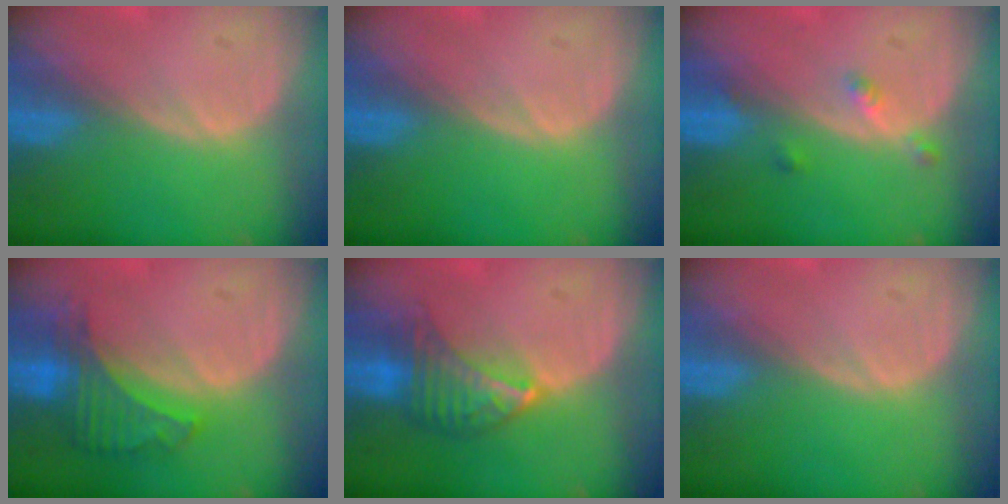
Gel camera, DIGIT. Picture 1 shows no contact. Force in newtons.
{"total": 0.0}
{"total": 2.4, "press": 2.0, "slide": 1.3}
{"total": 6.5, "press": 6.0, "slide": 2.4}
{"total": 6.8, "press": 6.2, "slide": 2.8}
{"total": 0.0}